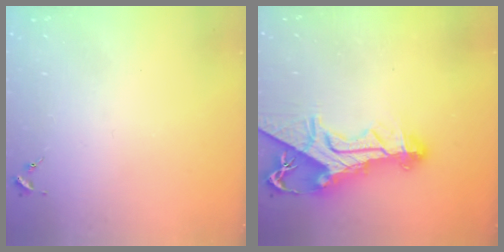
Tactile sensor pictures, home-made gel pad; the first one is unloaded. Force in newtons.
{"total": 15.7, "press": 15.6, "slide": 1.6}